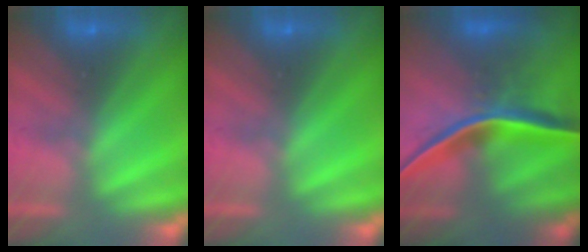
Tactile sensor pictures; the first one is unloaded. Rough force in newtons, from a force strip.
{"total": 0.0}
{"total": 5.7}